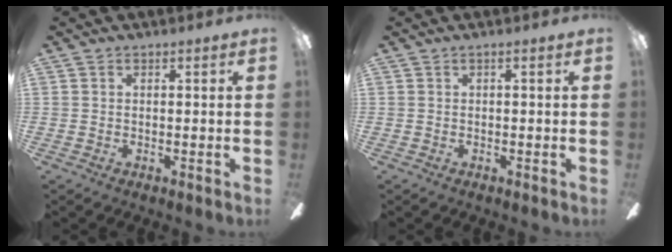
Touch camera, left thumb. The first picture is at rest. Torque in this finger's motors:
{"motor_torque": [-0.16, 0.01, 0.15, -0.10, 0.00]}